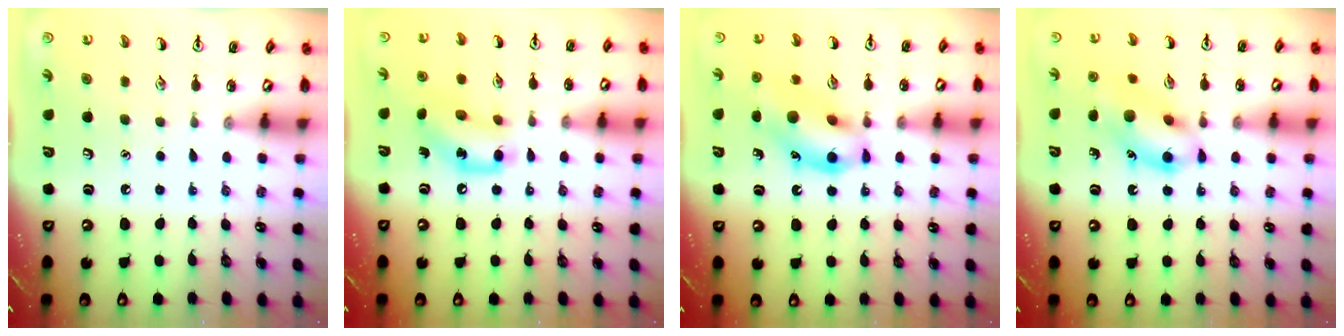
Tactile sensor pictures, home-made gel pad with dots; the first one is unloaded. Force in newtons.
{"total": 12.7, "press": 12.5, "slide": 2.2}
{"total": 14.3, "press": 14.1, "slide": 2.6}
{"total": 11.8, "press": 11.7, "slide": 1.1}